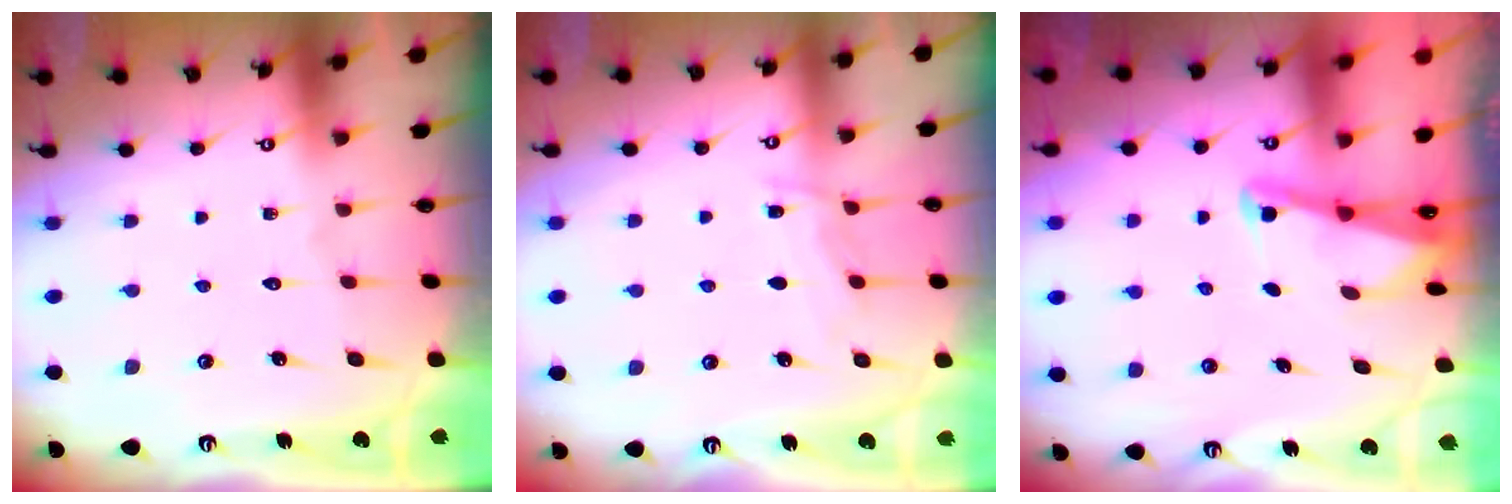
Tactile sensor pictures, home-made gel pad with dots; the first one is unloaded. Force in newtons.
{"total": 6.8, "press": 6.8, "slide": 0.5}
{"total": 2.1, "press": 2.1, "slide": 0.3}